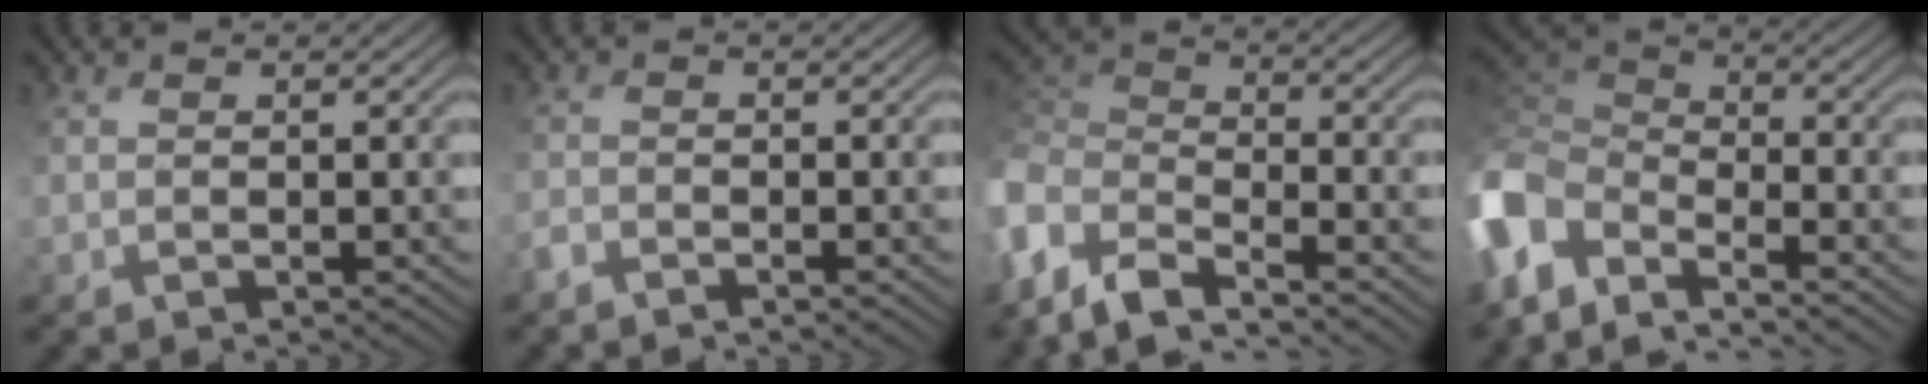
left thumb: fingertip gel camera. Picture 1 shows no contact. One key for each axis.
{"total": 1.4, "fx": -1.3, "fy": 0.2, "fz": 0.5, "tx": -0.013, "ty": -0.004, "tz": -0.034}
{"total": 7.6, "fx": -5.3, "fy": 3.1, "fz": 4.6, "tx": -0.111, "ty": -0.010, "tz": -0.121}
{"total": 9.6, "fx": -5.6, "fy": 5.3, "fz": 5.7, "tx": -0.153, "ty": -0.004, "tz": -0.121}